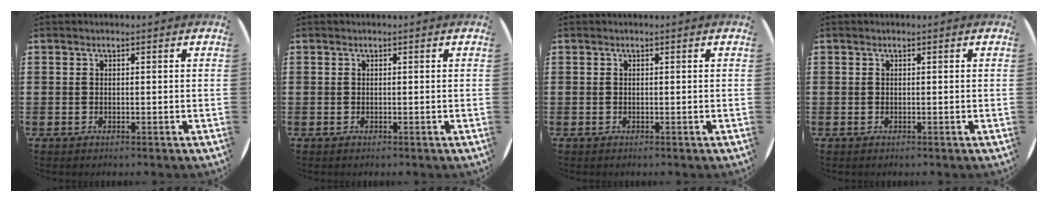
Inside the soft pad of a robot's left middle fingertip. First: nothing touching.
{"total": 0.0}
{"total": 0.0}
{"total": 0.0}